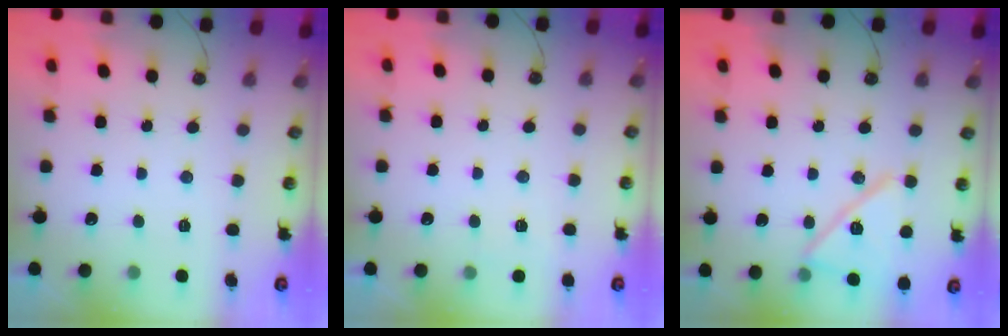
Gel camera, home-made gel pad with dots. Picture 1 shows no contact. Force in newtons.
{"total": 2.8, "press": 2.3, "slide": 1.5}
{"total": 14.7, "press": 14.7, "slide": 0.1}